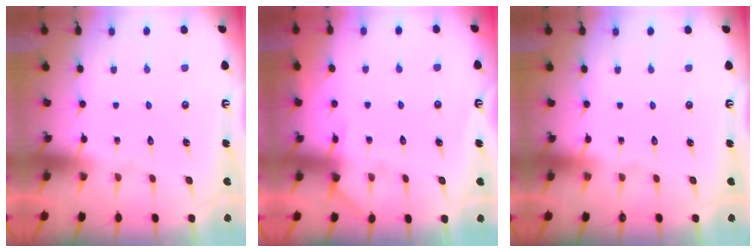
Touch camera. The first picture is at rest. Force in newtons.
{"total": 6.1, "press": 6.1, "slide": 0.6}
{"total": 0.0}